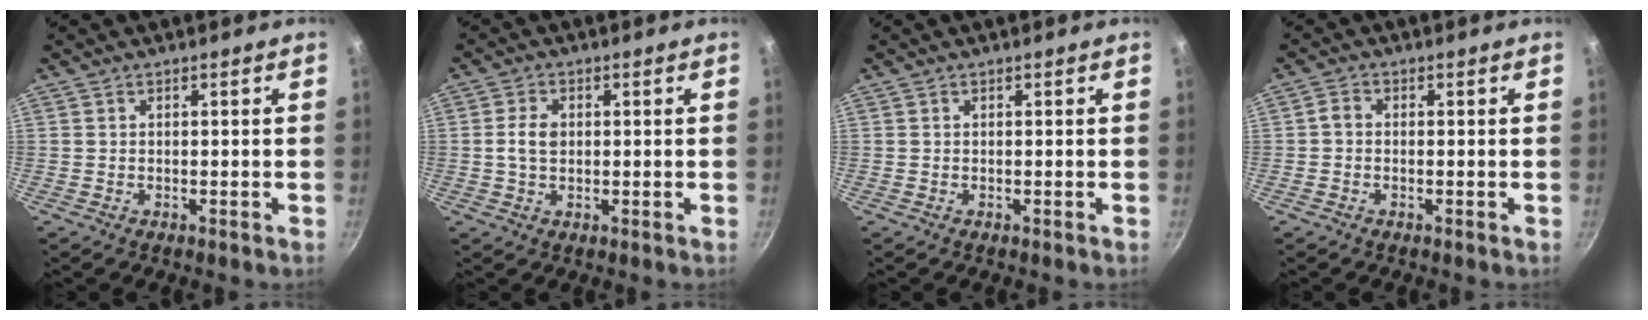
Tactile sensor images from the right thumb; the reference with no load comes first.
{"total": 4.1, "force": [0.3, 2.8, 3.0], "torque": [-0.053, 0.006, 0.002]}
{"total": 0.0}
{"total": 1.7, "force": [-0.3, 1.3, 1.0], "torque": [-0.022, 0.011, -0.010]}